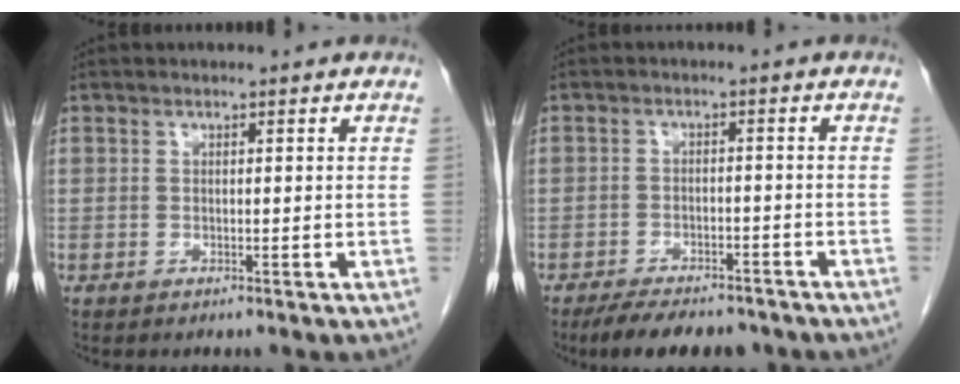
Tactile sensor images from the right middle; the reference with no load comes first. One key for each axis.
{"total": 9.5, "fx": -7.9, "fy": 3.4, "fz": 4.0, "tx": -0.053, "ty": -0.003, "tz": -0.114}